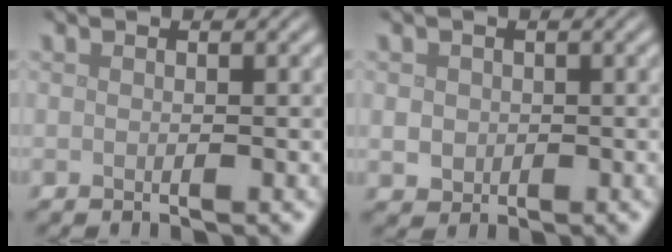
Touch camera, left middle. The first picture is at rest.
{"total": 1.7, "force": [0.0, 1.6, 0.6], "torque": [-0.010, -0.006, 0.001]}